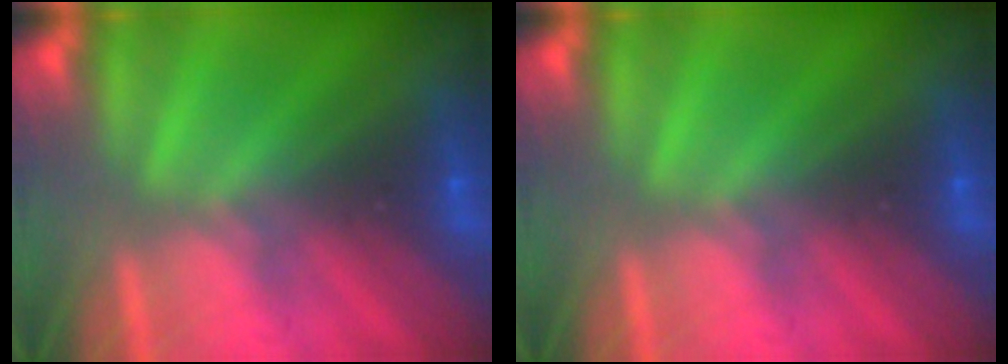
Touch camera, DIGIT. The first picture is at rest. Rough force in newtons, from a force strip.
{"total": 0.0}